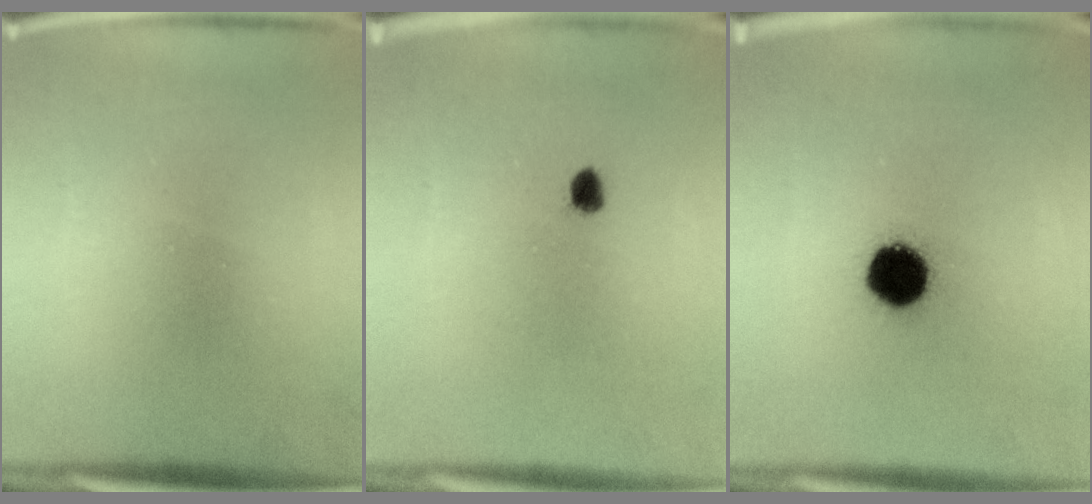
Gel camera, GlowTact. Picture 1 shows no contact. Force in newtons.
{"total": 1.5}
{"total": 9.5}